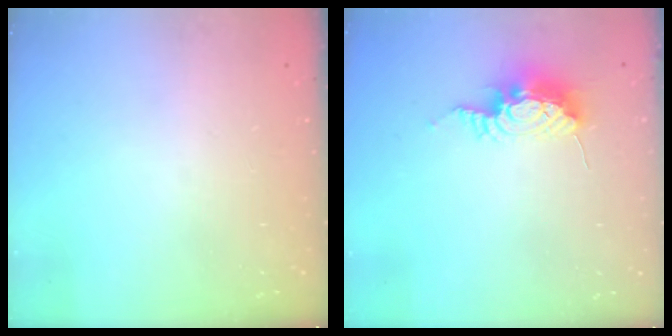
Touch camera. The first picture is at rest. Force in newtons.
{"total": 9.1, "press": 9.1, "slide": 1.0}